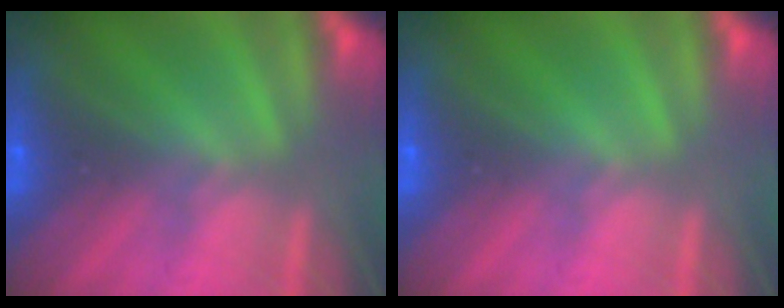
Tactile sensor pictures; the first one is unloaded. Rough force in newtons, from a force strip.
{"total": 0.0}